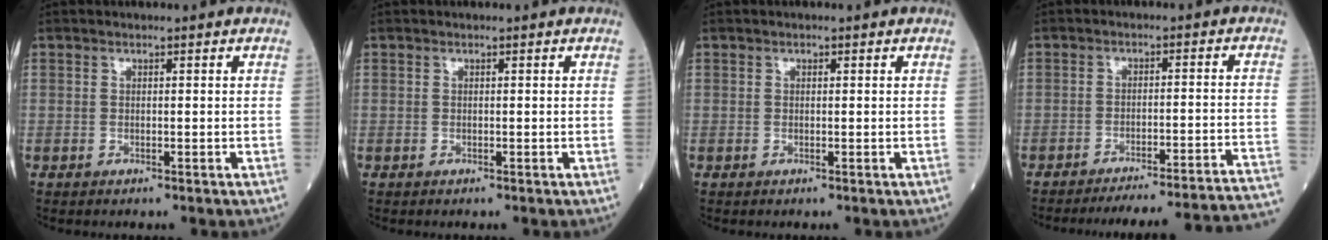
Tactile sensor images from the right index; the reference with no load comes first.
{"total": 0.0}
{"total": 0.0}
{"total": 22.6, "force": [-21.3, -1.6, 7.2], "torque": [-0.036, -0.018, -0.263]}